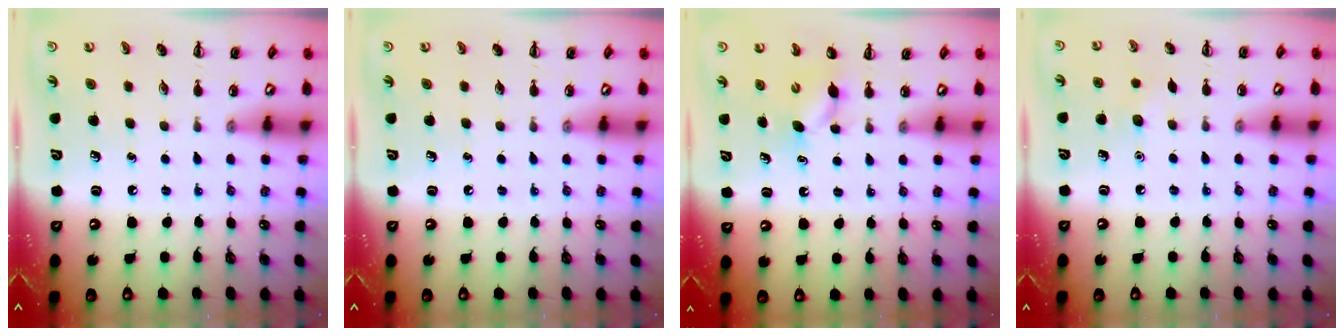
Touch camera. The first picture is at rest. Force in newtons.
{"total": 0.0}
{"total": 3.7, "press": 3.6, "slide": 1.0}
{"total": 4.9, "press": 4.8, "slide": 1.1}